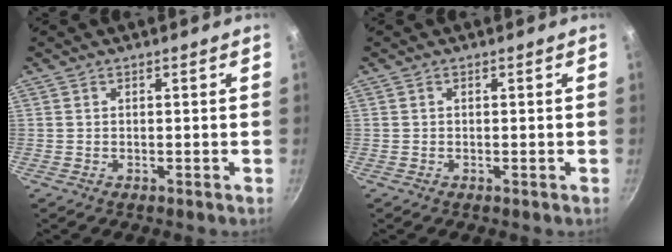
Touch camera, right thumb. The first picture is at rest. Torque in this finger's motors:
{"motor_torque": [-0.15, 0.30, 0.53, -0.07, 0.02]}